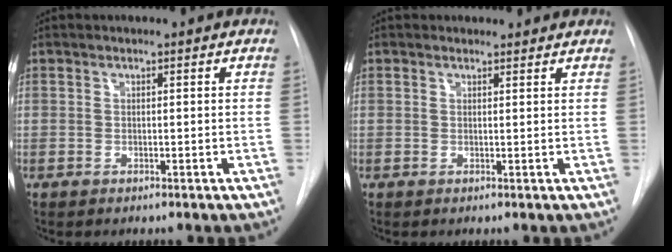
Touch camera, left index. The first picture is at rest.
{"total": 0.9, "force": [0.6, 0.6, -0.4], "torque": [0.002, 0.000, 0.001]}